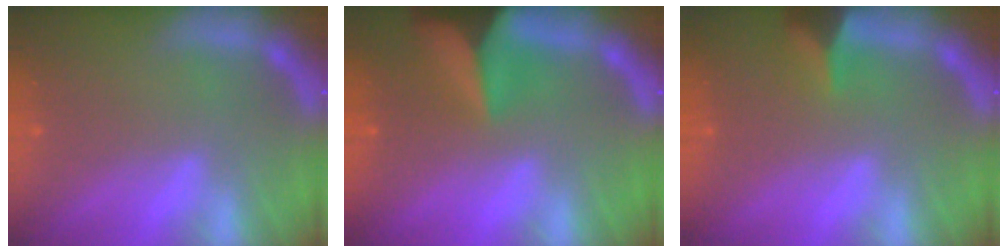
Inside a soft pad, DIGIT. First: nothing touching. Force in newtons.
{"total": 9.4}
{"total": 2.9}